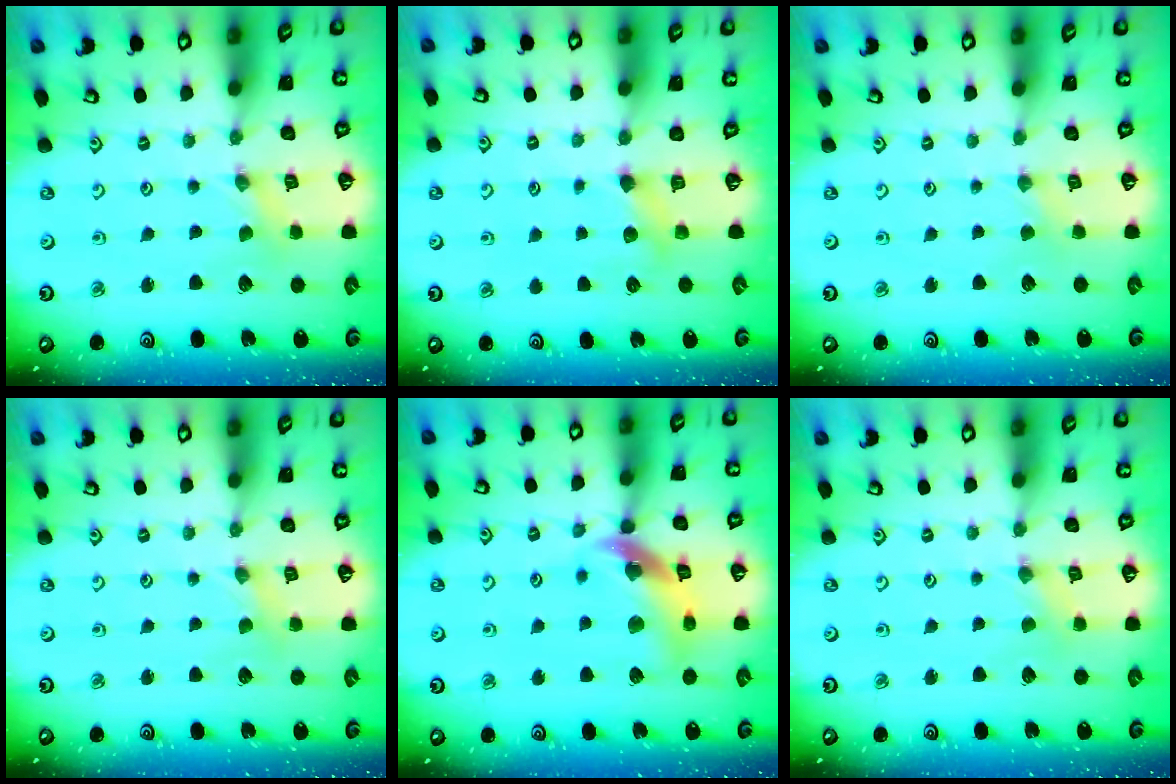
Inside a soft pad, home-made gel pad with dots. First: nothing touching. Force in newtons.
{"total": 4.4, "press": 4.3, "slide": 0.8}
{"total": 0.8, "press": 0.8, "slide": 0.3}
{"total": 1.2, "press": 1.1, "slide": 0.2}
{"total": 13.9, "press": 13.8, "slide": 1.8}
{"total": 0.5, "press": 0.5, "slide": 0.1}